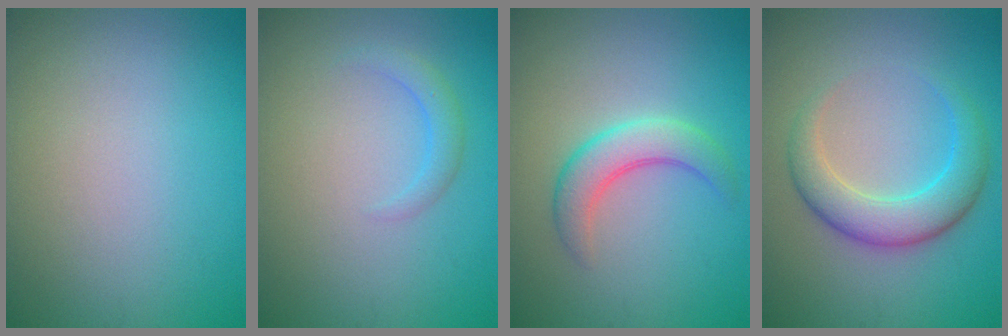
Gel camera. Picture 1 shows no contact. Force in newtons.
{"total": 1.6, "press": 1.6, "slide": 0.0}
{"total": 3.6, "press": 3.6, "slide": 0.2}
{"total": 4.6, "press": 4.6, "slide": 0.1}